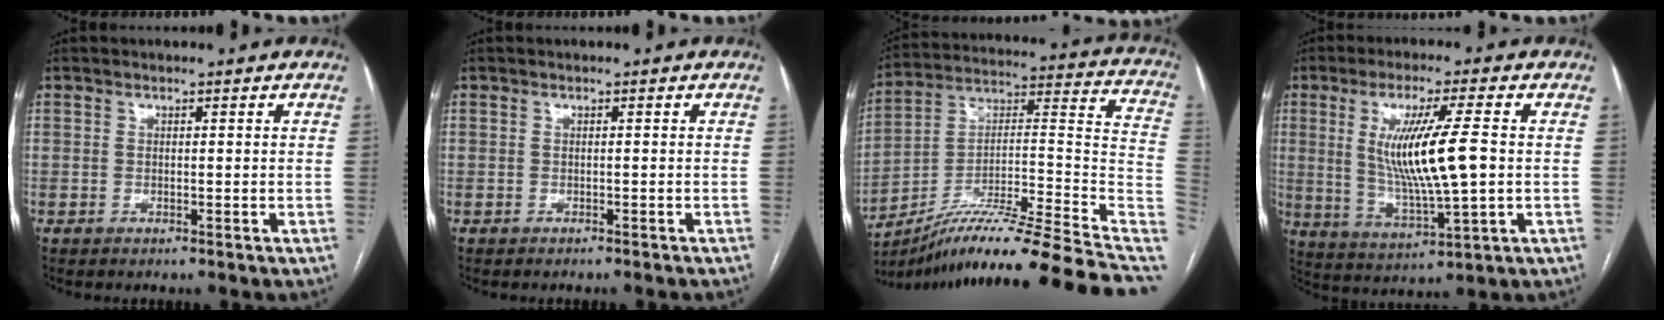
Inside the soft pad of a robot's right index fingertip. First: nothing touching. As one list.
[{"total": 1.4, "force": [-1.3, 0.1, 0.6], "torque": [-0.009, -0.001, -0.016]}, {"total": 27.3, "force": [-22.1, -0.9, 16.0], "torque": [-0.165, 0.026, -0.348]}, {"total": 12.3, "force": [1.1, 0.6, 12.3], "torque": [-0.238, -0.012, 0.028]}]